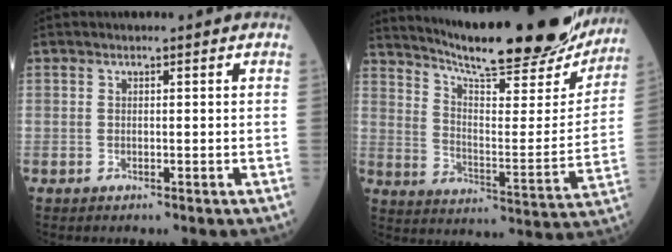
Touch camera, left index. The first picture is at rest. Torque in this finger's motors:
{"motor_torque": [0.29, -0.83, 0.59, 0.14]}